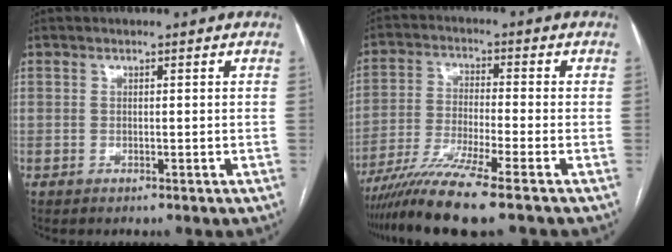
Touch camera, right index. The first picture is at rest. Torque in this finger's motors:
{"motor_torque": [1.40, -0.74, 0.60, 0.18]}